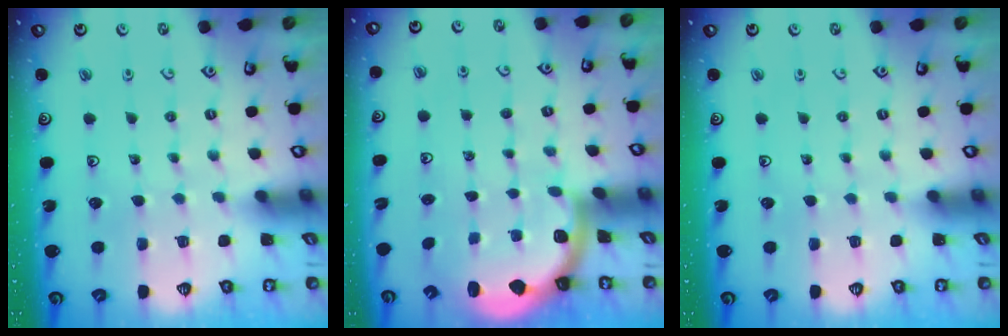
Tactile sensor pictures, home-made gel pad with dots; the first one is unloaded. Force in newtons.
{"total": 2.0, "press": 2.0, "slide": 0.5}
{"total": 0.0}